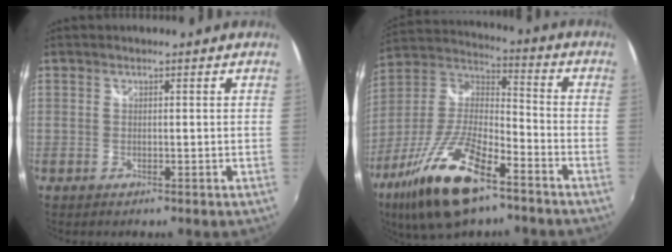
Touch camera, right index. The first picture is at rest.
{"total": 20.7, "force": [-12.1, 7.3, 15.1], "torque": [-0.308, -0.026, -0.229]}